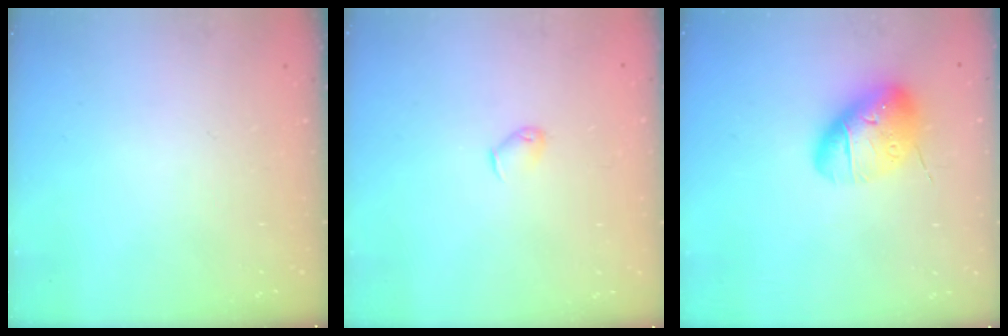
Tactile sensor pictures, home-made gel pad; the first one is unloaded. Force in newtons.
{"total": 4.0, "press": 3.9, "slide": 0.8}
{"total": 14.1, "press": 13.9, "slide": 2.6}